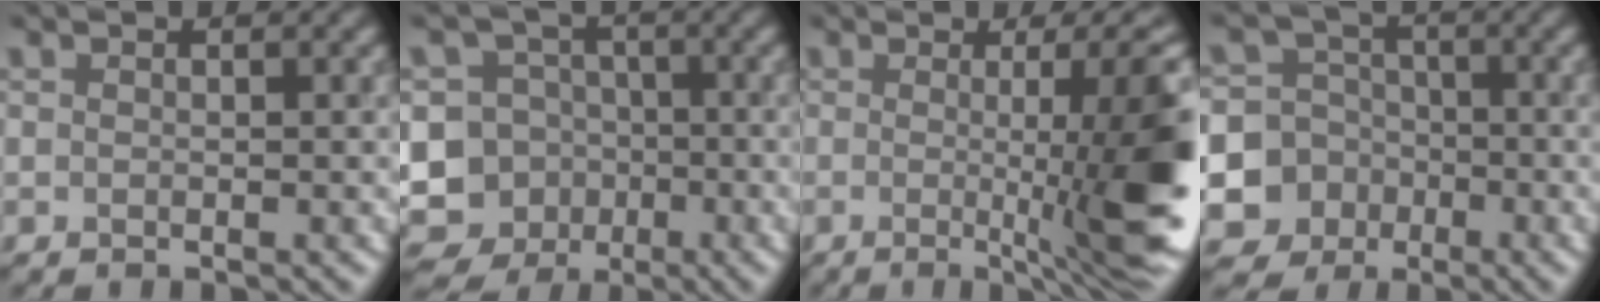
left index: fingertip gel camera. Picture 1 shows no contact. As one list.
[{"total": 14.9, "force": [-6.0, 13.3, 3.2], "torque": [-0.092, -0.020, -0.102]}, {"total": 10.2, "force": [-0.7, 1.8, 10.0], "torque": [-0.121, -0.009, -0.006]}, {"total": 9.8, "force": [-3.5, 9.0, 1.7], "torque": [-0.053, -0.013, -0.075]}]